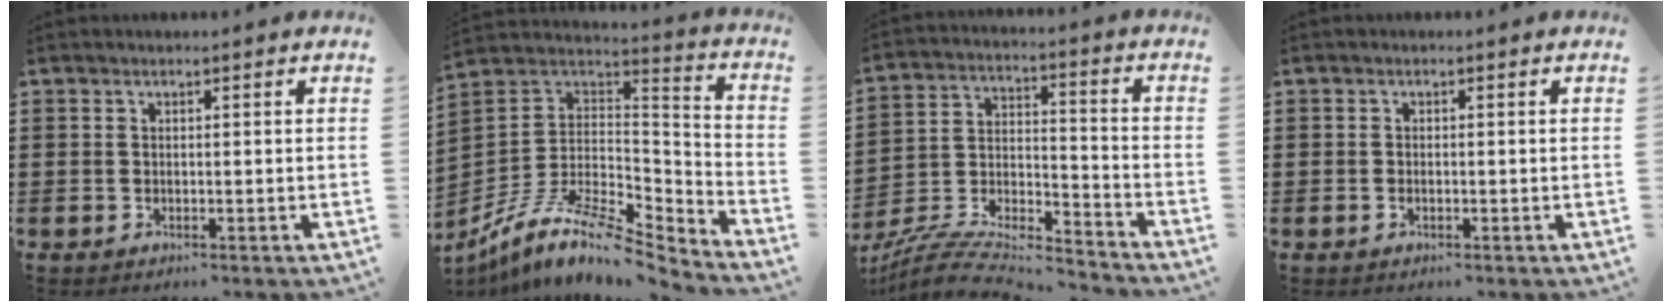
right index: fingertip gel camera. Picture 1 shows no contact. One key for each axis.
{"total": 10.3, "fx": -7.2, "fy": 3.2, "fz": 6.7, "tx": -0.141, "ty": 0.002, "tz": -0.146}
{"total": 7.5, "fx": -6.9, "fy": 1.4, "fz": 2.6, "tx": -0.058, "ty": -0.006, "tz": -0.141}
{"total": 0.6, "fx": -0.2, "fy": 0.3, "fz": 0.5, "tx": -0.011, "ty": -0.002, "tz": -0.003}